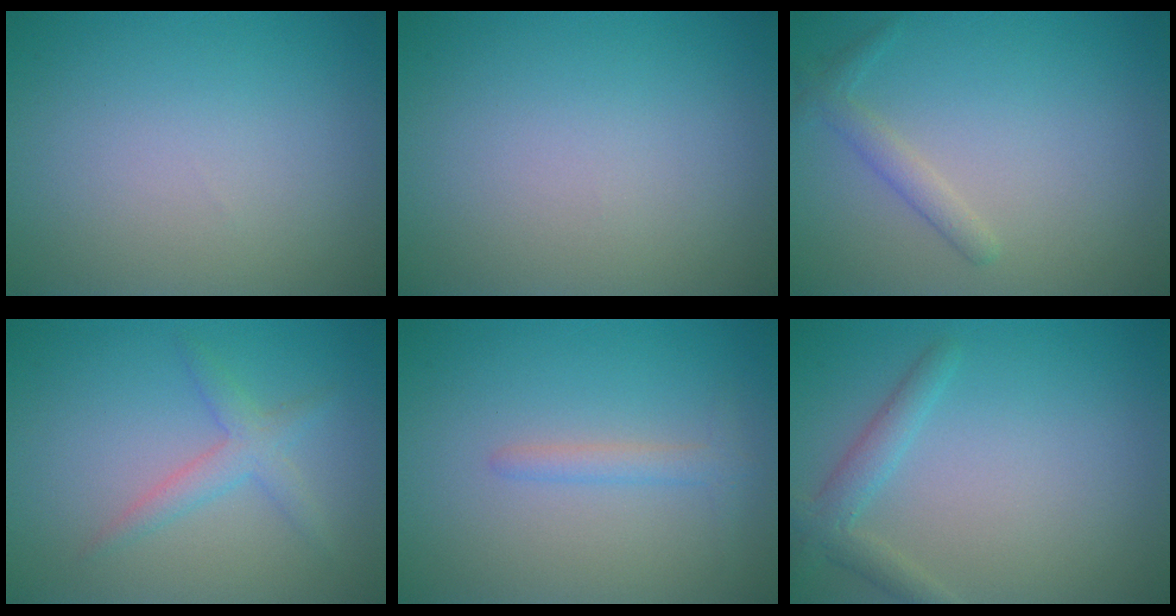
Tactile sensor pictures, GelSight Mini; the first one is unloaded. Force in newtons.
{"total": 0.0}
{"total": 1.6, "press": 1.6, "slide": 0.1}
{"total": 2.2, "press": 2.2, "slide": 0.1}
{"total": 1.5, "press": 1.5, "slide": 0.1}
{"total": 2.3, "press": 2.3, "slide": 0.1}